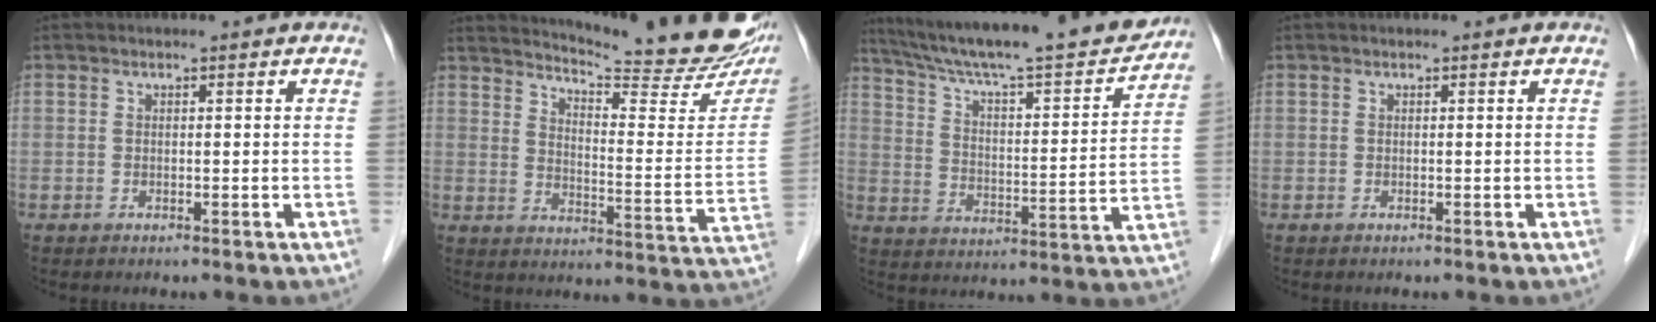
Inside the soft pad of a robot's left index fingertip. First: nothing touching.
{"total": 23.5, "force": [20.8, 2.6, 10.8], "torque": [-0.157, -0.079, 0.256]}
{"total": 23.9, "force": [21.0, 2.2, 11.0], "torque": [-0.185, -0.015, 0.304]}
{"total": 0.0}